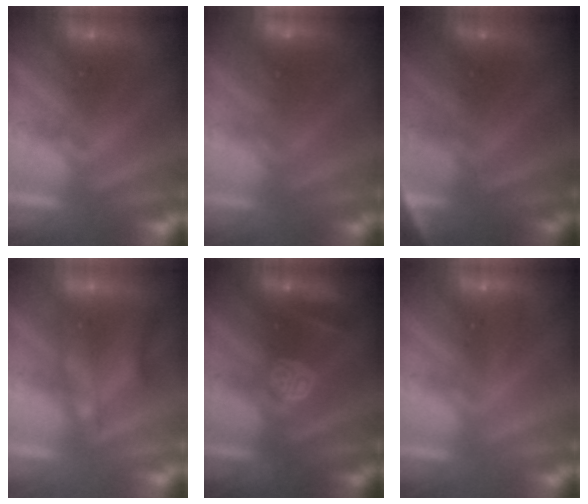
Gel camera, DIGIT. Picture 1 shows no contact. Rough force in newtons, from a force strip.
{"total": 6.8}
{"total": 2.8}
{"total": 2.1}
{"total": 3.7}
{"total": 2.9}